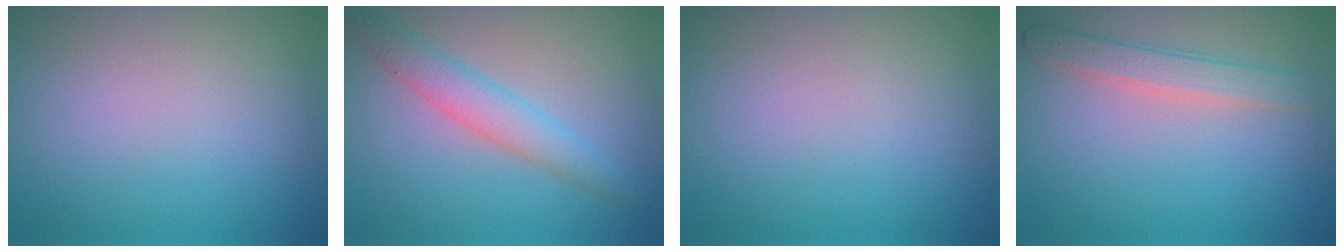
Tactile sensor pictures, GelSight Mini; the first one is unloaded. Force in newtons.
{"total": 3.4, "press": 3.4, "slide": 0.1}
{"total": 0.0}
{"total": 2.5, "press": 2.4, "slide": 0.1}